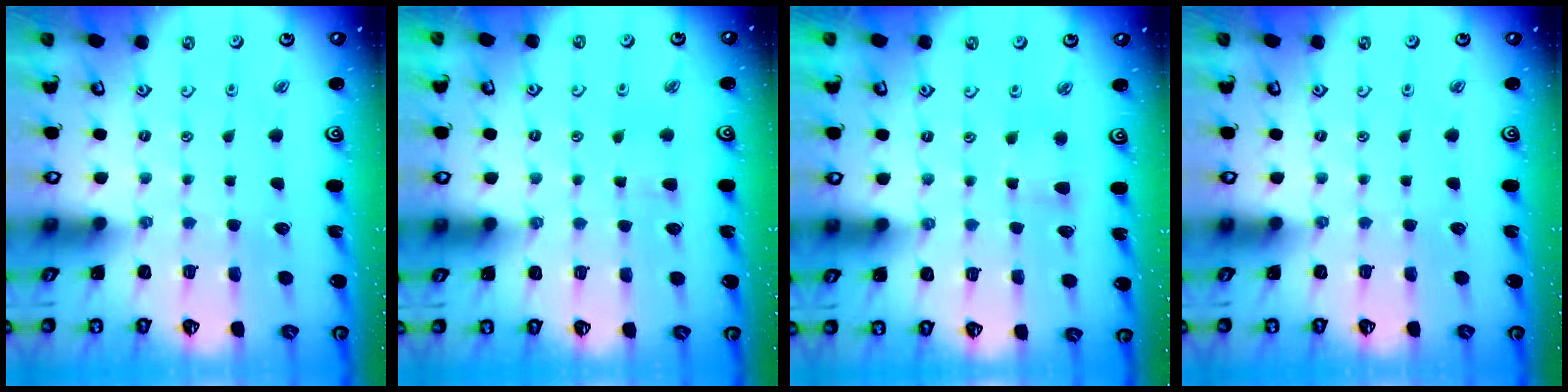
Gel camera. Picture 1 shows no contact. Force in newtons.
{"total": 4.2, "press": 4.2, "slide": 0.7}
{"total": 4.8, "press": 4.8, "slide": 0.5}
{"total": 0.0}